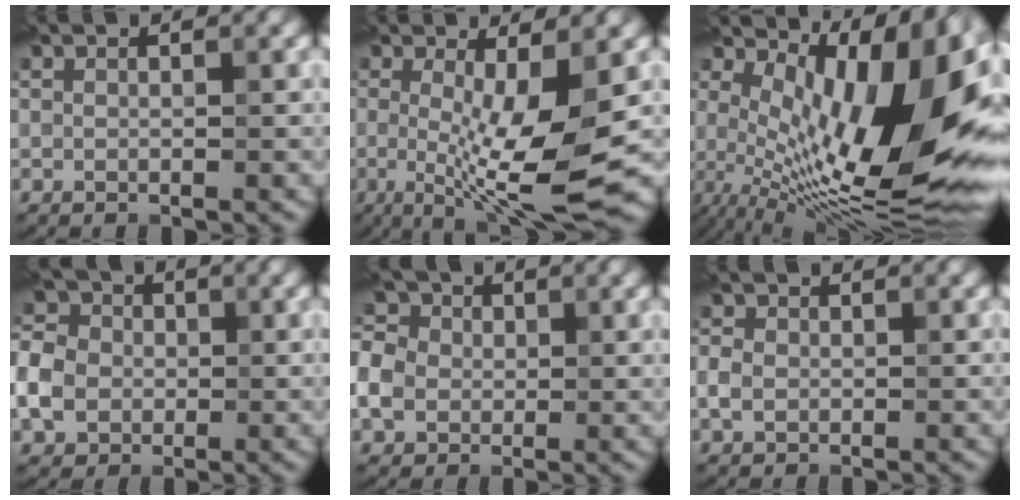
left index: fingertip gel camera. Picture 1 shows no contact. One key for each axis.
{"total": 8.1, "fx": -0.8, "fy": 1.7, "fz": 7.9, "tx": -0.131, "ty": -0.017, "tz": -0.009}
{"total": 14.7, "fx": 2.6, "fy": 5.7, "fz": 13.3, "tx": -0.197, "ty": -0.010, "tz": 0.049}
{"total": 6.4, "fx": -1.3, "fy": 5.3, "fz": 3.4, "tx": -0.092, "ty": 0.010, "tz": -0.037}
{"total": 7.2, "fx": -0.2, "fy": 5.9, "fz": 4.1, "tx": -0.101, "ty": 0.021, "tz": -0.021}
{"total": 1.9, "fx": -0.3, "fy": 1.6, "fz": 1.0, "tx": -0.025, "ty": 0.004, "tz": -0.010}